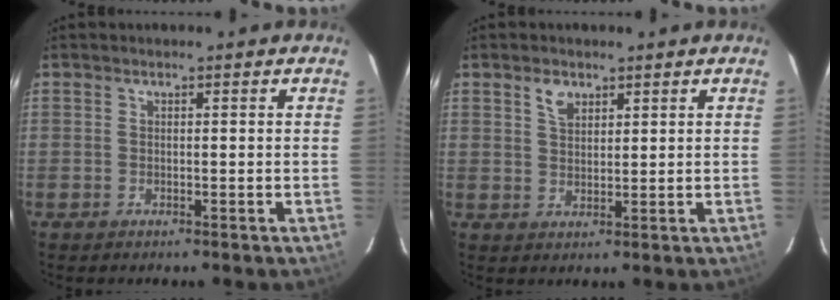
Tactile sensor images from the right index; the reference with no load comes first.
{"total": 3.2, "force": [2.0, 1.8, 1.8], "torque": [-0.031, 0.005, 0.039]}